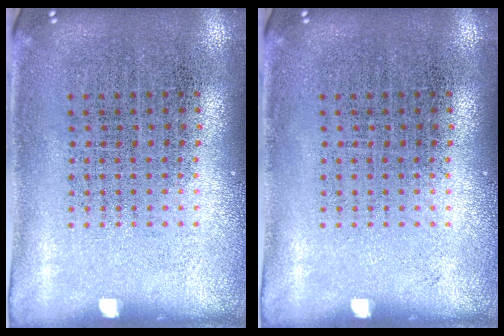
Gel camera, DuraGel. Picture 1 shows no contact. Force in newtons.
{"total": 0.0}